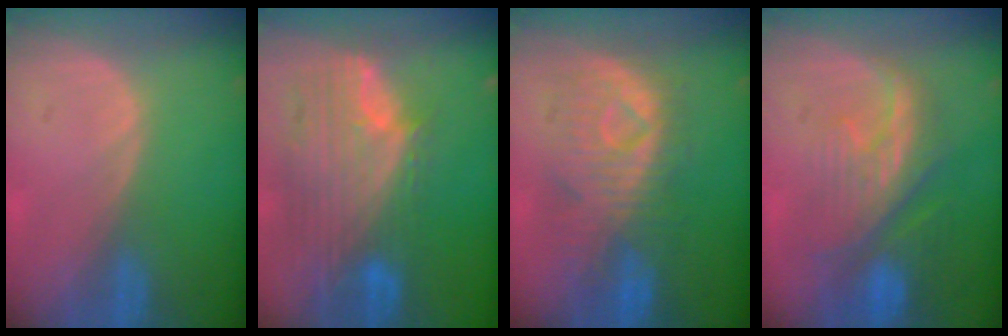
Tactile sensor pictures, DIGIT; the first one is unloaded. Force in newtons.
{"total": 12.0, "press": 10.2, "slide": 6.3}
{"total": 9.4, "press": 9.0, "slide": 2.4}
{"total": 9.8, "press": 9.0, "slide": 4.1}